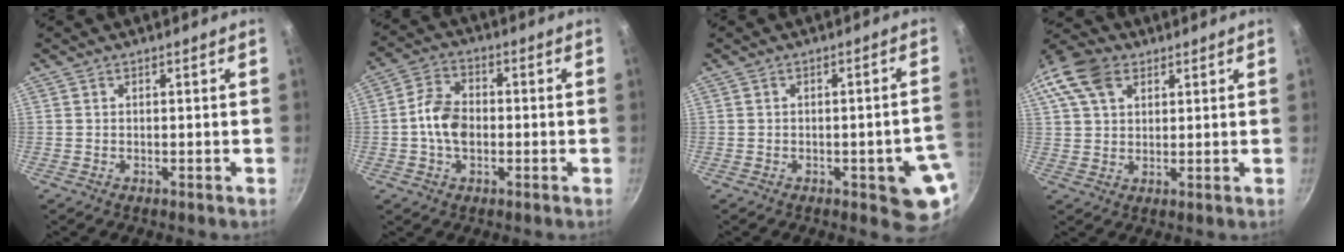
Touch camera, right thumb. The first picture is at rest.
{"total": 7.7, "force": [-1.0, 5.3, 5.5], "torque": [-0.091, 0.024, -0.028]}
{"total": 8.9, "force": [-2.4, 3.2, 8.0], "torque": [-0.060, 0.017, -0.025]}
{"total": 13.6, "force": [6.0, 9.3, 8.0], "torque": [-0.169, 0.022, 0.103]}